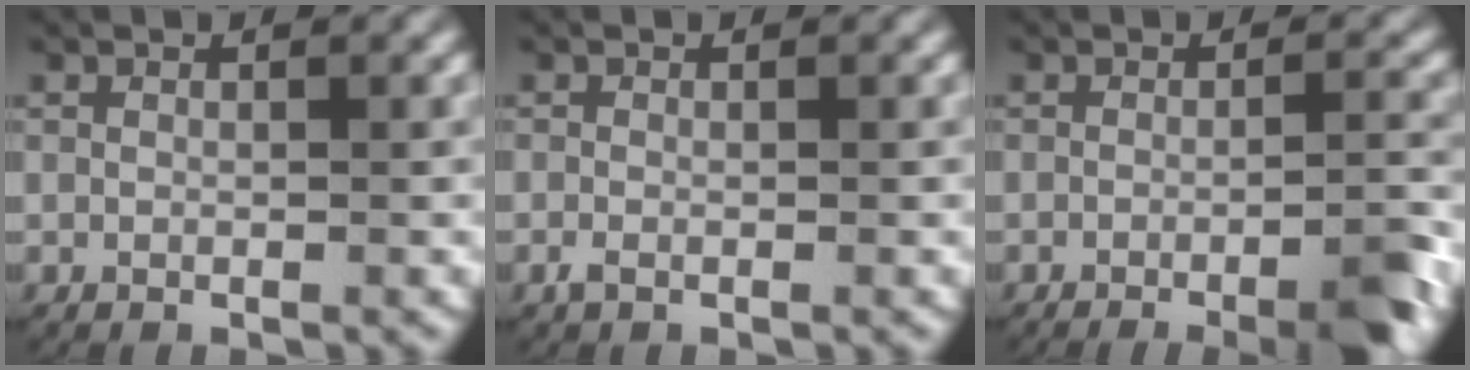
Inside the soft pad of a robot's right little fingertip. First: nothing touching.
{"total": 0.7, "force": [-0.5, 0.3, 0.5], "torque": [-0.010, -0.002, -0.010]}
{"total": 5.1, "force": [-3.3, 1.1, 3.7], "torque": [-0.033, 0.000, -0.053]}